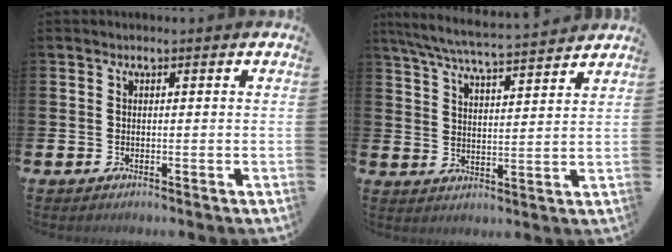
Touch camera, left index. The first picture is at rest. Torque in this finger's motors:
{"motor_torque": [0.95, -1.19, 0.37, 0.11]}